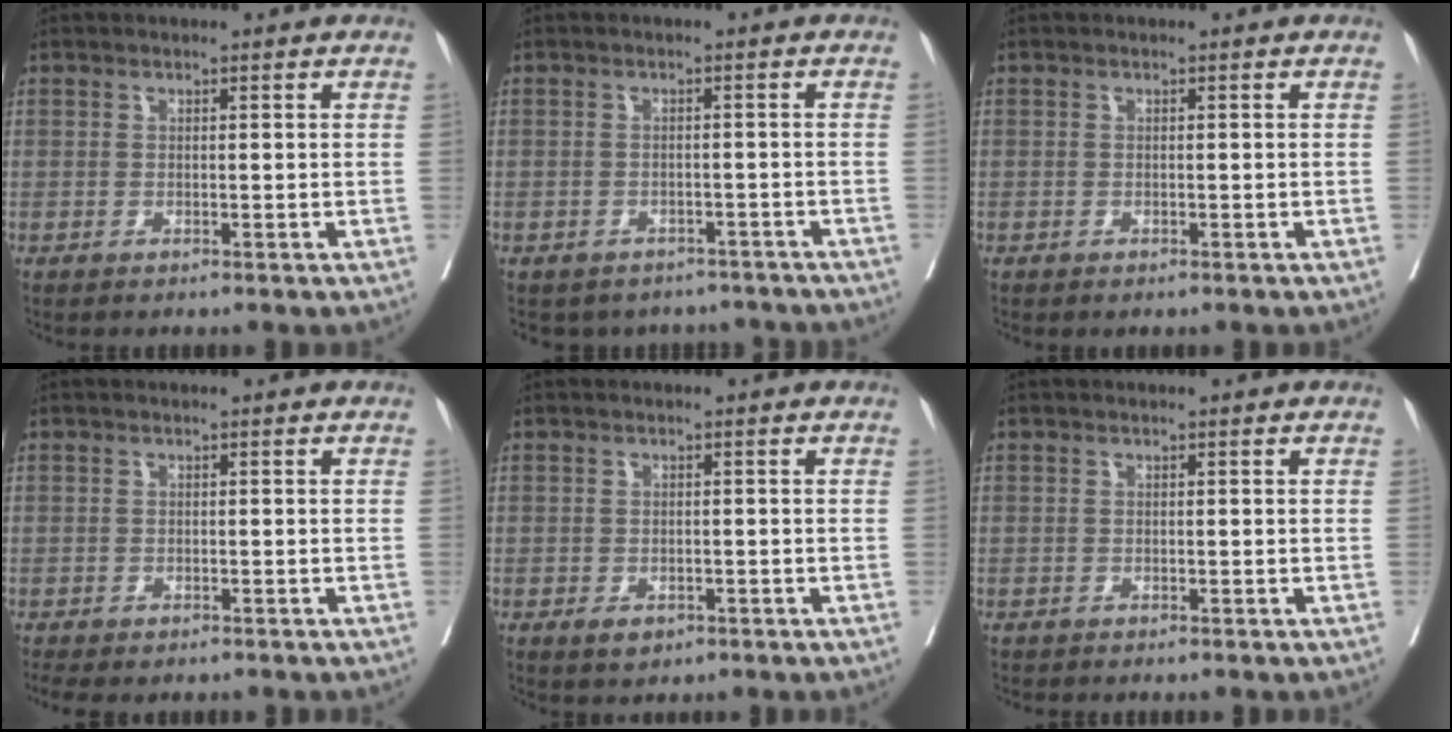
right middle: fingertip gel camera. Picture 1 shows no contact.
{"total": 9.1, "force": [-8.0, 4.2, 1.1], "torque": [-0.009, 0.013, -0.085]}
{"total": 0.0}
{"total": 3.7, "force": [-3.0, 1.7, 1.5], "torque": [-0.021, -0.008, -0.043]}
{"total": 2.1, "force": [-1.1, 1.3, 1.2], "torque": [-0.018, -0.001, -0.007]}
{"total": 0.0}